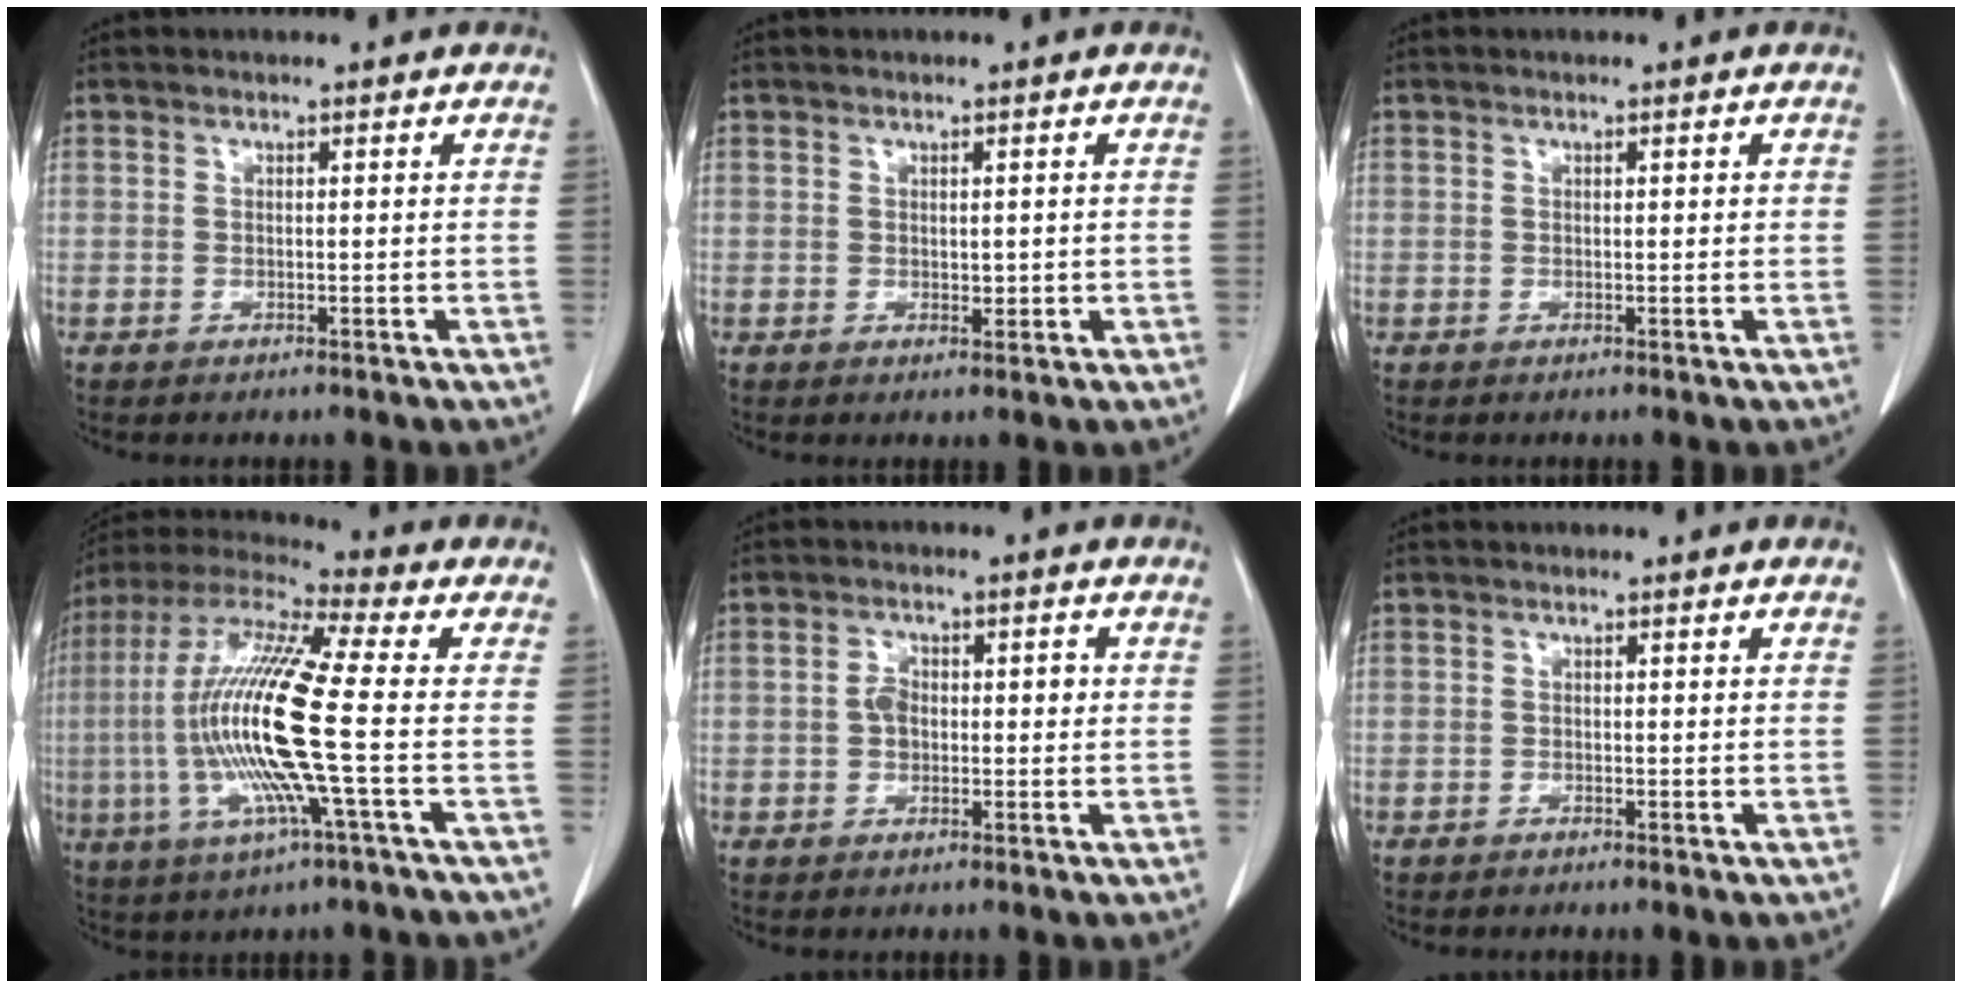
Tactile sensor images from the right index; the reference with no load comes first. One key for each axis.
{"total": 1.3, "fx": 0.2, "fy": 0.8, "fz": 1.0, "tx": -0.009, "ty": -0.001, "tz": 0.009}
{"total": 0.6, "fx": 0.2, "fy": 0.2, "fz": 0.6, "tx": -0.009, "ty": 0.001, "tz": 0.002}
{"total": 17.3, "fx": -2.3, "fy": 0.4, "fz": 17.1, "tx": -0.358, "ty": -0.005, "tz": -0.054}
{"total": 3.3, "fx": 0.1, "fy": 2.1, "fz": 2.5, "tx": -0.040, "ty": 0.018, "tz": 0.002}
{"total": 0.0}